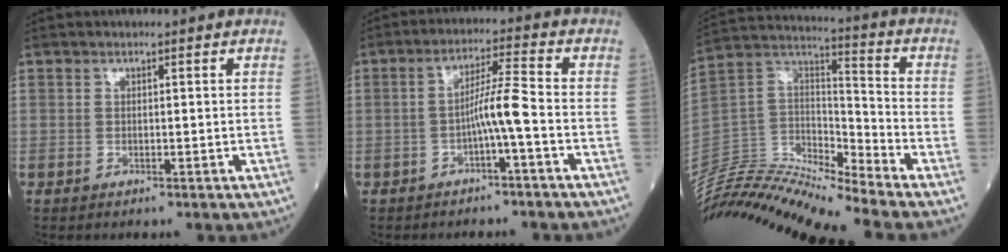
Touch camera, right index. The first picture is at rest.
{"total": 5.3, "force": [-1.9, -0.6, 4.9], "torque": [-0.086, 0.012, -0.033]}
{"total": 19.4, "force": [-18.3, -0.9, 6.3], "torque": [-0.121, 0.032, -0.334]}